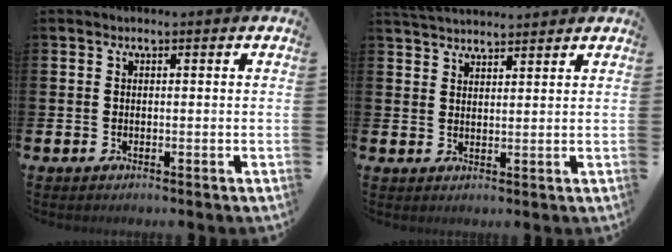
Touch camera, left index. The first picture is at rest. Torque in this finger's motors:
{"motor_torque": [0.54, -0.71, 0.03, 0.10]}